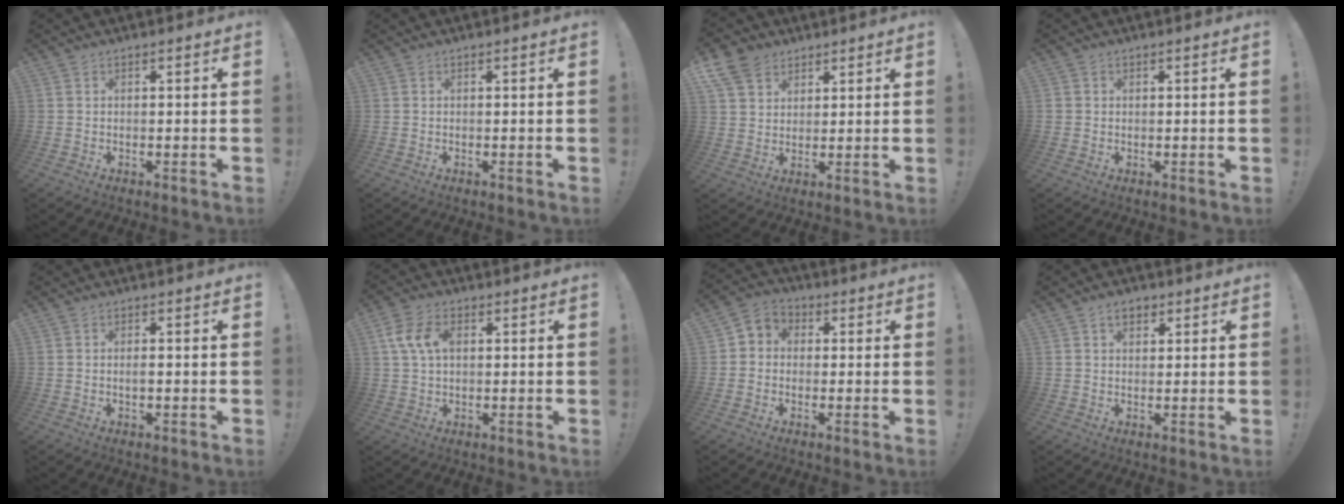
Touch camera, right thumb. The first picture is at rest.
{"total": 0.0}
{"total": 8.9, "force": [5.6, 6.3, 3.0], "torque": [-0.049, -0.028, 0.112]}
{"total": 1.0, "force": [0.3, 1.0, 0.2], "torque": [-0.008, 0.004, 0.006]}
{"total": 1.2, "force": [-0.5, 0.3, 1.1], "torque": [-0.015, 0.000, -0.011]}
{"total": 8.2, "force": [1.8, 5.3, 6.1], "torque": [-0.126, 0.012, 0.035]}
{"total": 4.6, "force": [-1.3, 4.1, 1.5], "torque": [-0.018, 0.016, -0.021]}
{"total": 3.8, "force": [1.8, 2.5, 2.3], "torque": [-0.035, 0.002, 0.031]}